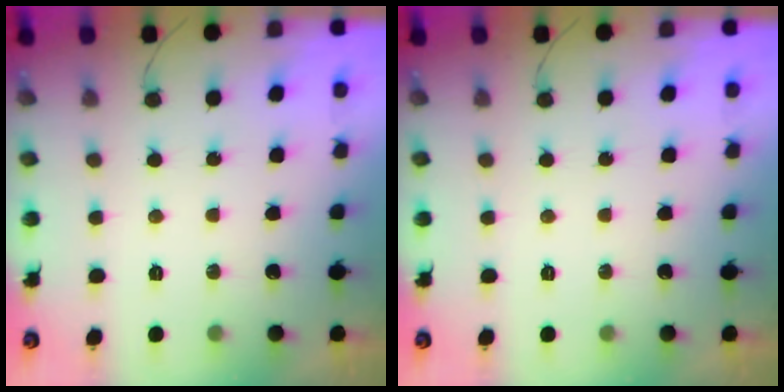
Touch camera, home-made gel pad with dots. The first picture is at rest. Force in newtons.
{"total": 0.0}